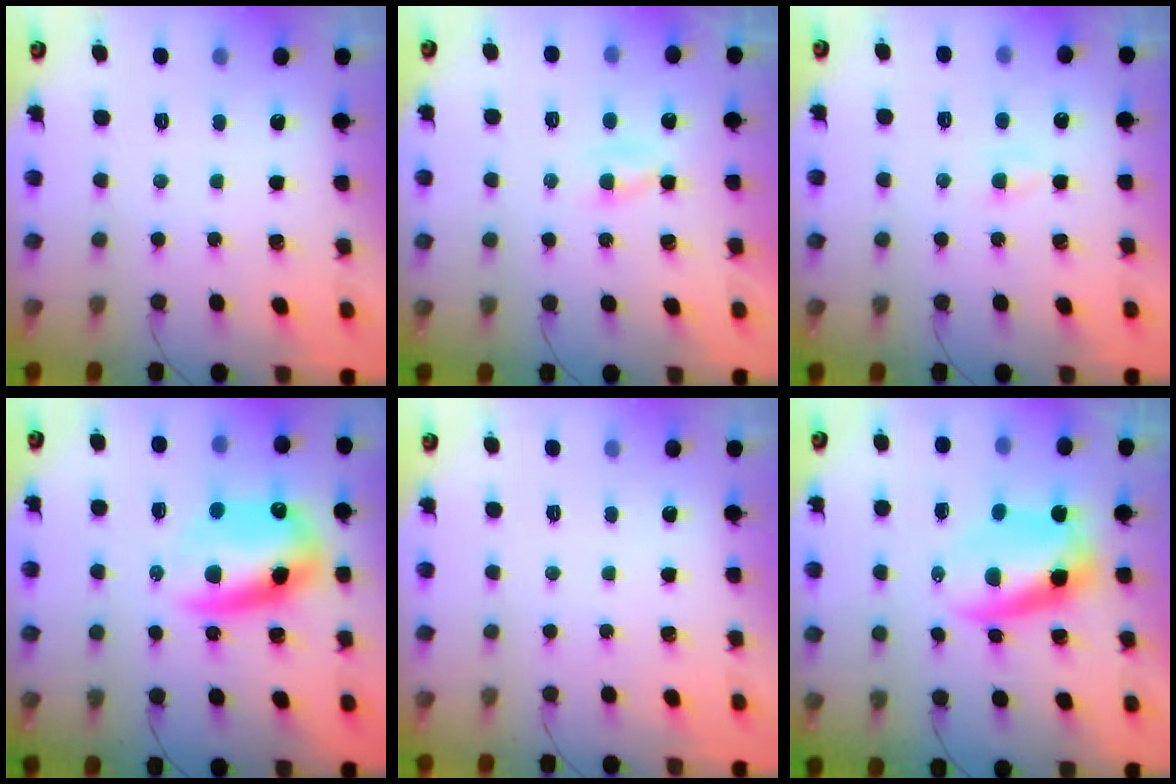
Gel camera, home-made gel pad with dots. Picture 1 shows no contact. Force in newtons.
{"total": 1.3, "press": 1.1, "slide": 0.8}
{"total": 1.5, "press": 1.4, "slide": 0.6}
{"total": 15.3, "press": 14.7, "slide": 4.1}
{"total": 0.0}
{"total": 7.6, "press": 7.3, "slide": 2.1}